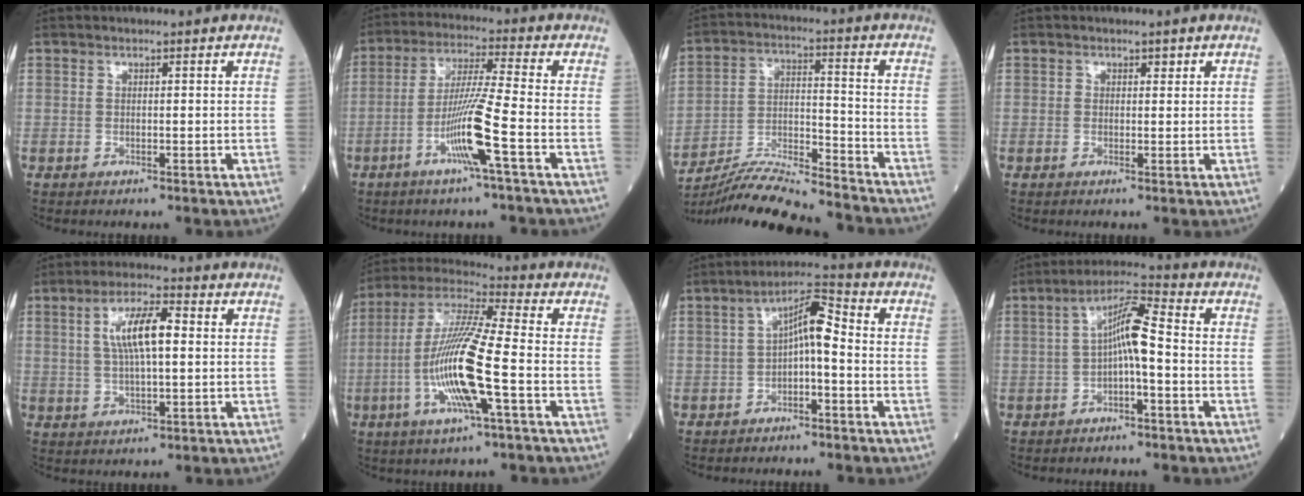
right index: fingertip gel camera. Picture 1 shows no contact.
{"total": 9.6, "force": [-3.8, -1.4, 8.6], "torque": [-0.169, -0.006, -0.077]}
{"total": 16.3, "force": [-15.4, 0.3, 5.5], "torque": [-0.109, 0.001, -0.261]}
{"total": 0.9, "force": [0.4, 0.7, 0.4], "torque": [0.001, 0.000, 0.005]}
{"total": 8.3, "force": [1.7, 2.0, 7.9], "torque": [-0.149, 0.014, 0.031]}
{"total": 14.9, "force": [-3.7, 0.7, 14.4], "torque": [-0.293, -0.005, -0.077]}
{"total": 6.1, "force": [-0.6, 1.5, 5.9], "torque": [-0.098, 0.029, -0.014]}
{"total": 7.1, "force": [-0.7, 1.2, 7.0], "torque": [-0.124, 0.026, -0.015]}